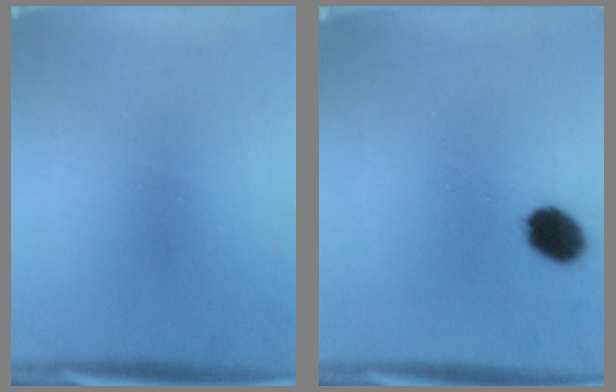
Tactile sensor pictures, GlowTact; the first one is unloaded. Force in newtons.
{"total": 6.4}